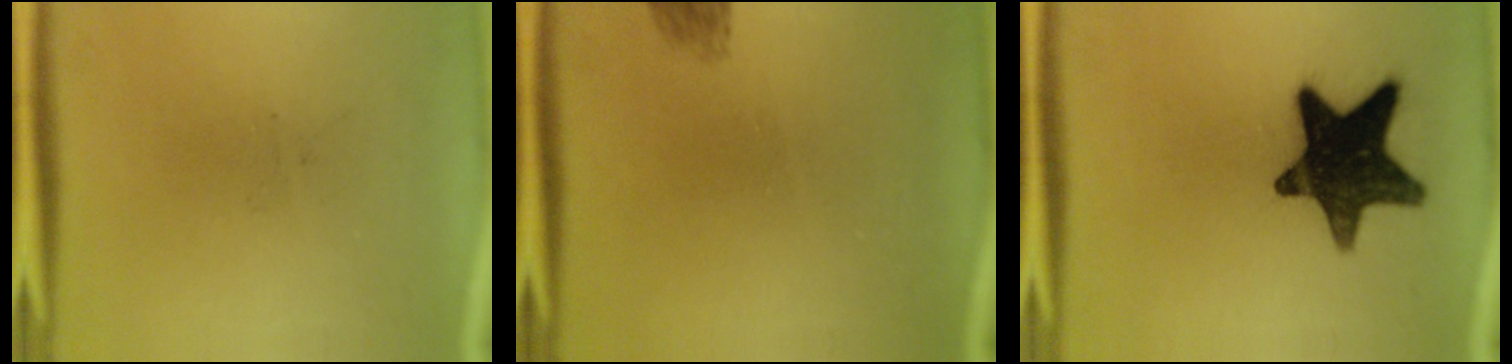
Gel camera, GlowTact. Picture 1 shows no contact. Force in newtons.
{"total": 1.7}
{"total": 15.9}